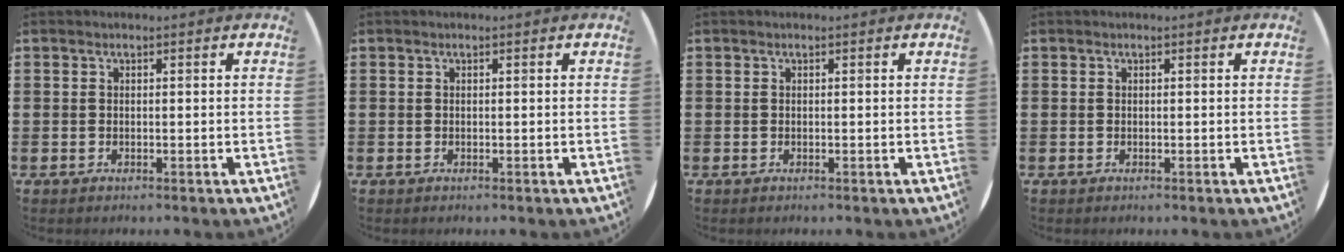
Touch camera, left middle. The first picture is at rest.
{"total": 0.0}
{"total": 0.0}
{"total": 0.0}